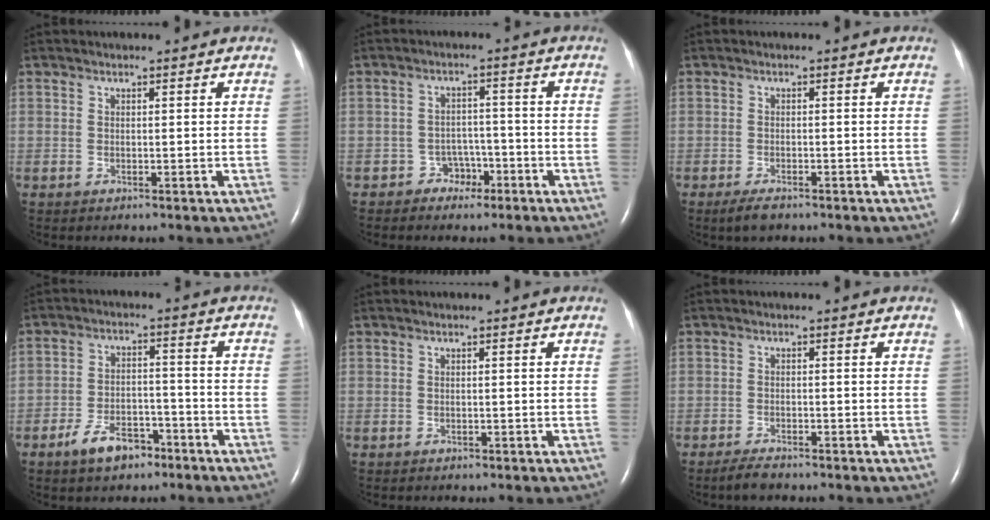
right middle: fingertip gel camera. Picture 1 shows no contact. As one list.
[{"total": 3.4, "force": [-2.2, 2.6, 0.6], "torque": [-0.004, 0.013, -0.031]}, {"total": 2.6, "force": [-1.9, 0.8, 1.6], "torque": [-0.041, -0.006, -0.031]}, {"total": 6.8, "force": [-4.6, 3.5, 3.6], "torque": [-0.075, 0.009, -0.072]}, {"total": 0.0}, {"total": 2.4, "force": [-2.0, 0.5, 1.1], "torque": [-0.032, -0.006, -0.036]}]